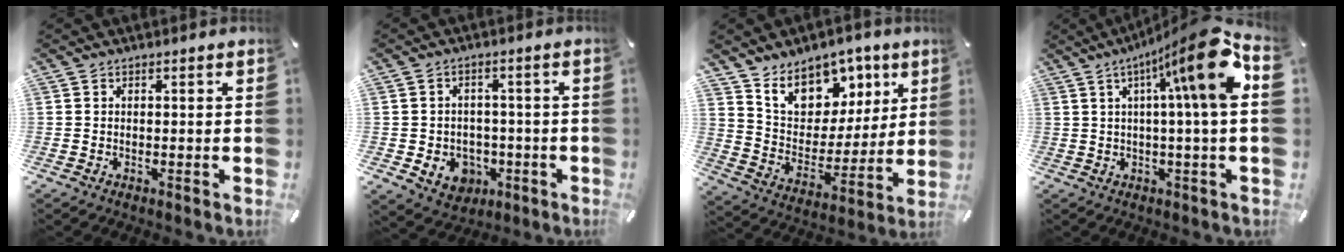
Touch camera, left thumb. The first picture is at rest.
{"total": 6.6, "force": [-1.6, 6.0, 2.4], "torque": [-0.038, 0.011, -0.023]}
{"total": 12.7, "force": [8.4, 8.9, 3.3], "torque": [-0.055, -0.072, 0.156]}
{"total": 16.9, "force": [5.3, 1.3, 16.0], "torque": [-0.244, -0.035, 0.064]}